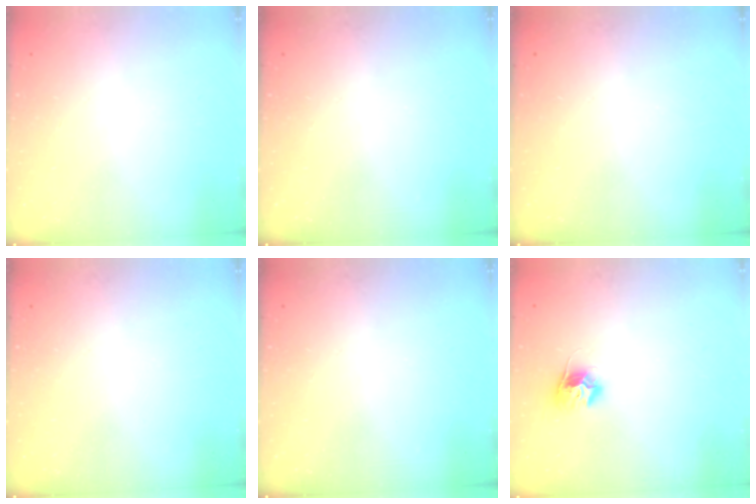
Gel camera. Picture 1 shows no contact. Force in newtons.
{"total": 0.0}
{"total": 0.0}
{"total": 0.0}
{"total": 0.0}
{"total": 9.1, "press": 9.1, "slide": 0.4}